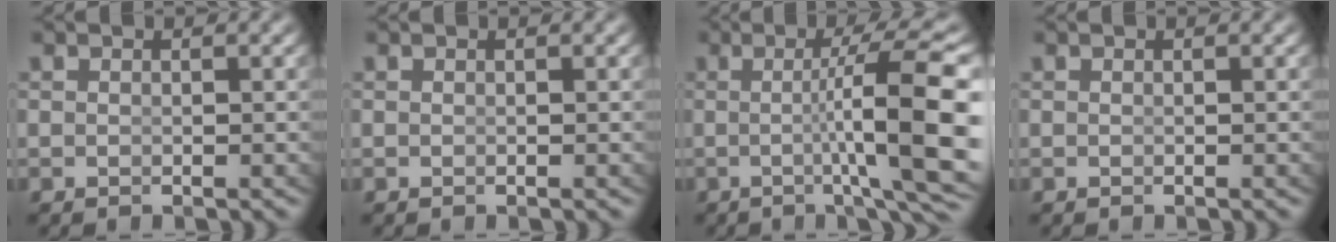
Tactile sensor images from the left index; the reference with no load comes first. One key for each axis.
{"total": 1.1, "fx": -0.1, "fy": -1.0, "fz": -0.5, "tx": 0.013, "ty": -0.014, "tz": 0.011}
{"total": 9.0, "fx": -1.0, "fy": 1.1, "fz": 8.8, "tx": -0.119, "ty": -0.007, "tz": -0.007}
{"total": 0.0}